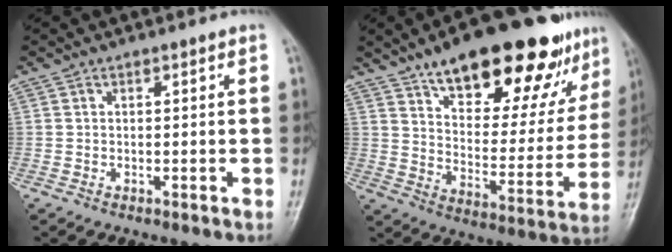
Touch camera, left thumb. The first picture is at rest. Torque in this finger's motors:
{"motor_torque": [0.92, 0.82, 1.56, -1.21, 0.20]}